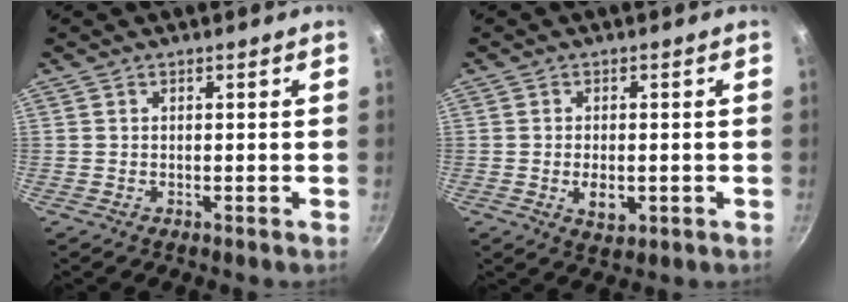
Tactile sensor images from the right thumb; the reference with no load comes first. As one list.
[{"total": 4.3, "force": [-0.9, 2.5, 3.4], "torque": [-0.056, -0.002, -0.009]}]